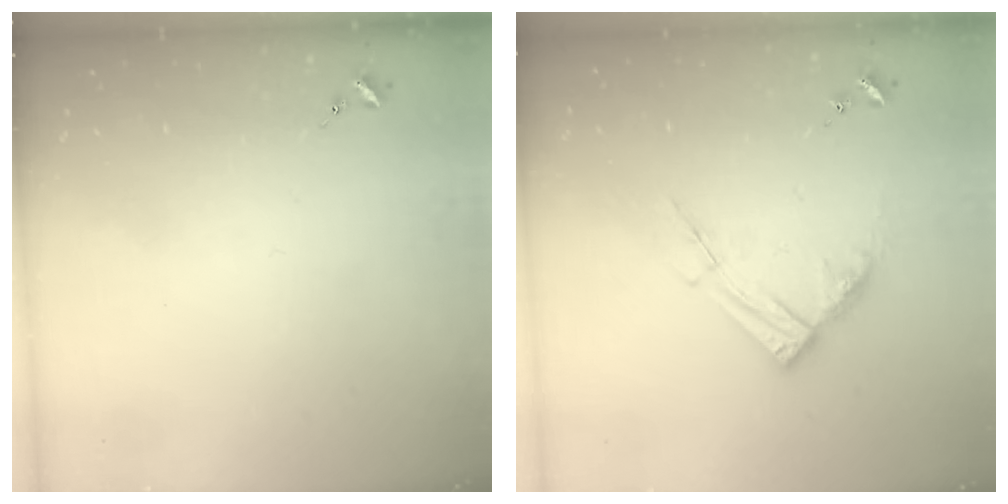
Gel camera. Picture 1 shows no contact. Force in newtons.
{"total": 10.3, "press": 10.2, "slide": 1.0}